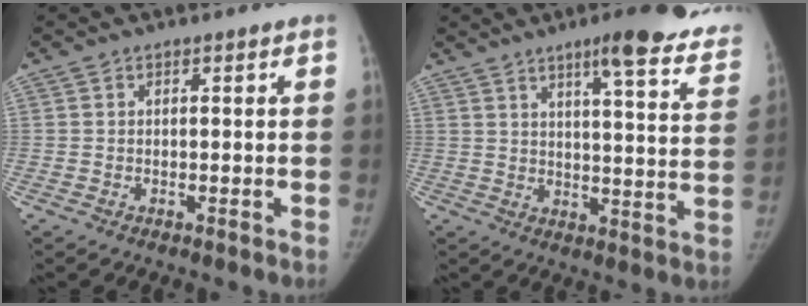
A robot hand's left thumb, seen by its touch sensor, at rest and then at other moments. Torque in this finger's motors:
{"motor_torque": [1.48, -0.11, 0.62, -0.53, 0.20]}